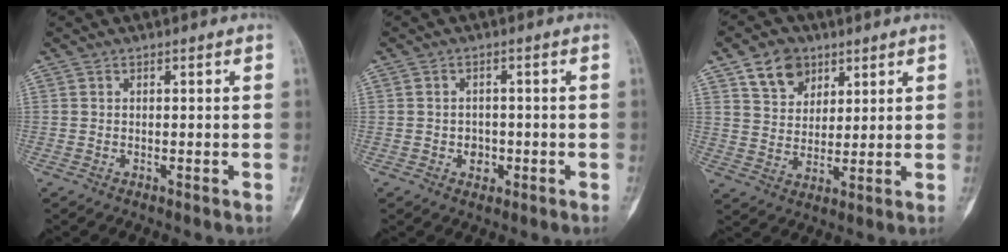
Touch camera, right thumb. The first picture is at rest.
{"total": 2.6, "force": [-0.9, 2.1, 1.1], "torque": [0.000, 0.005, -0.010]}
{"total": 8.5, "force": [4.8, 6.1, 3.5], "torque": [-0.035, -0.023, 0.087]}